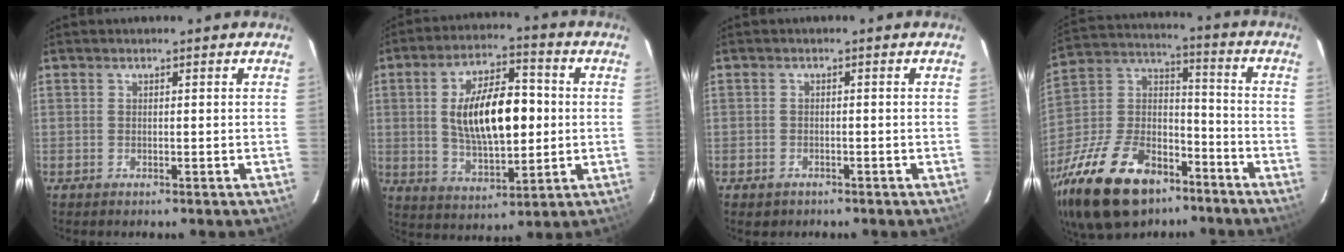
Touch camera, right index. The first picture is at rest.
{"total": 15.8, "force": [0.9, 7.2, 14.1], "torque": [-0.243, 0.014, 0.026]}
{"total": 2.0, "force": [-1.2, 1.5, 0.5], "torque": [-0.015, 0.000, -0.014]}
{"total": 28.3, "force": [-17.9, 14.9, 16.0], "torque": [-0.349, 0.002, -0.293]}